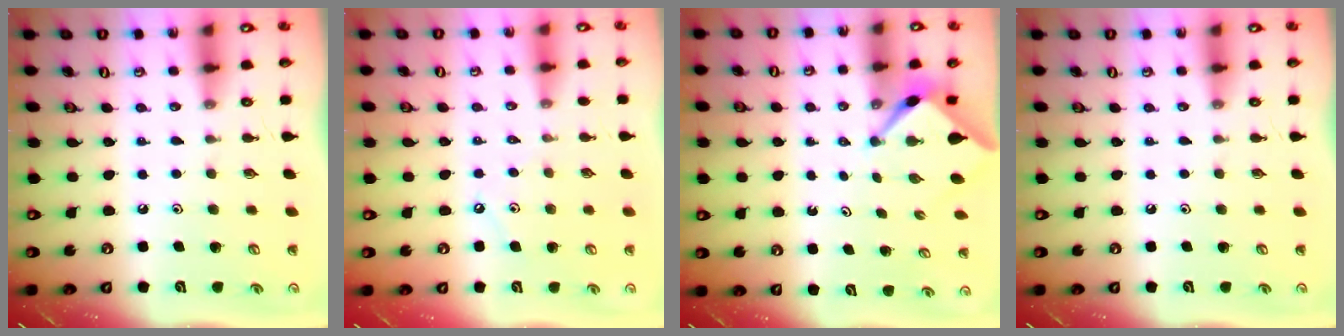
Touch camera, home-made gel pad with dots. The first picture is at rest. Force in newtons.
{"total": 4.0, "press": 3.9, "slide": 0.6}
{"total": 2.6, "press": 2.6, "slide": 0.3}
{"total": 0.0}